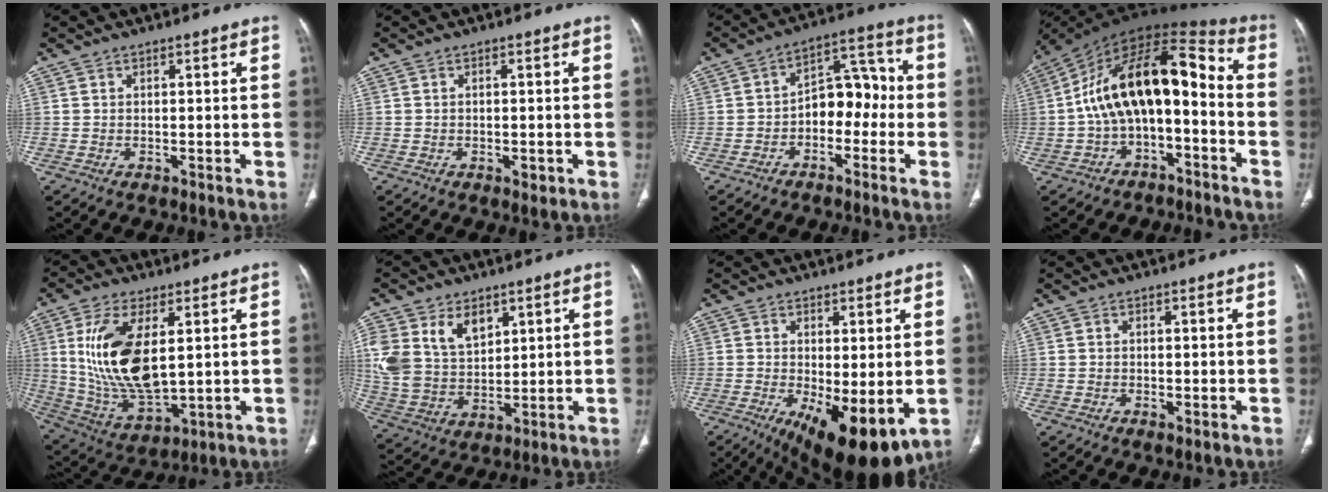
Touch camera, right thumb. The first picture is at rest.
{"total": 1.7, "force": [-0.6, 0.9, 1.3], "torque": [-0.018, 0.000, -0.006]}
{"total": 9.6, "force": [-2.1, 6.4, 6.9], "torque": [-0.062, 0.048, -0.045]}
{"total": 17.5, "force": [-2.8, 9.3, 14.6], "torque": [-0.229, 0.091, -0.050]}
{"total": 17.5, "force": [3.6, 8.1, 15.1], "torque": [-0.295, -0.023, 0.084]}
{"total": 16.2, "force": [6.9, 11.0, 9.6], "torque": [-0.194, -0.015, 0.148]}
{"total": 12.8, "force": [-3.1, 4.7, 11.5], "torque": [-0.174, -0.027, -0.030]}
{"total": 1.2, "force": [-0.3, 0.4, 1.1], "torque": [-0.023, -0.006, -0.004]}